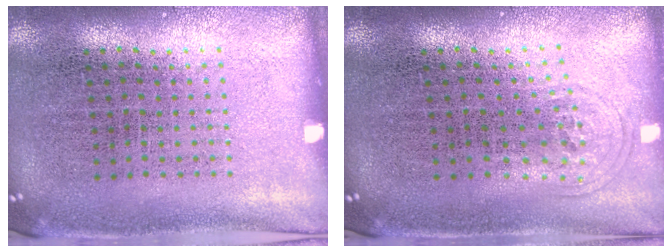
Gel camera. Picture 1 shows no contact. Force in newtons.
{"total": 0.9, "press": 0.7, "slide": 0.6}